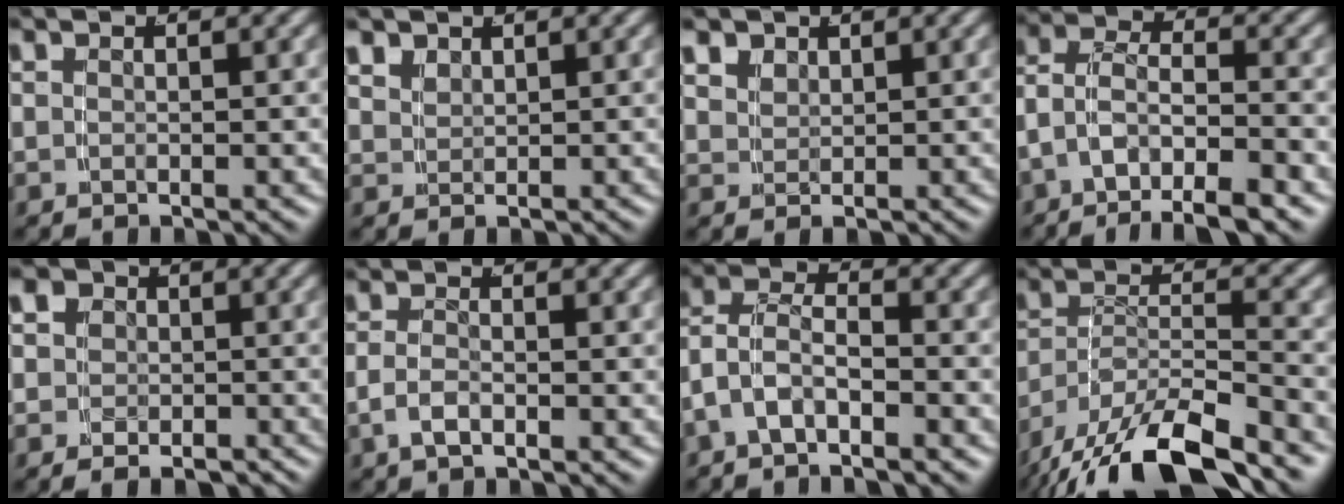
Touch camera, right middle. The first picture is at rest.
{"total": 1.6, "force": [1.1, 0.8, 0.8], "torque": [-0.019, -0.008, 0.035]}
{"total": 1.9, "force": [1.2, 1.1, 1.0], "torque": [-0.020, -0.008, 0.036]}
{"total": 6.8, "force": [-3.8, 4.1, 4.0], "torque": [-0.087, -0.031, -0.058]}
{"total": 5.6, "force": [-0.6, 5.1, 2.2], "torque": [-0.043, 0.006, -0.023]}
{"total": 1.8, "force": [-1.2, 0.5, 1.3], "torque": [-0.027, -0.008, -0.017]}
{"total": 4.7, "force": [-1.4, 3.6, 2.8], "torque": [-0.070, -0.021, -0.025]}
{"total": 9.4, "force": [-5.7, 5.0, 5.5], "torque": [-0.100, -0.023, -0.088]}